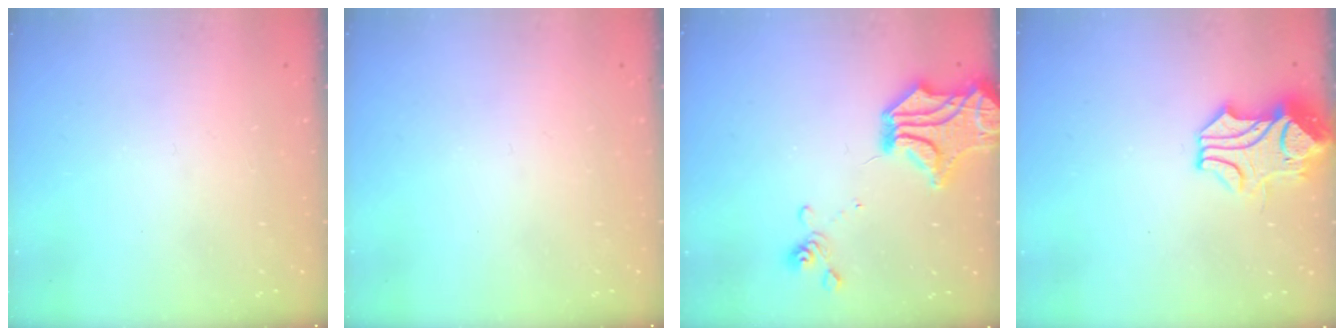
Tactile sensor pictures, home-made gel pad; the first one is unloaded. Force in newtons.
{"total": 0.0}
{"total": 6.3, "press": 5.7, "slide": 2.7}
{"total": 2.7, "press": 2.3, "slide": 1.4}